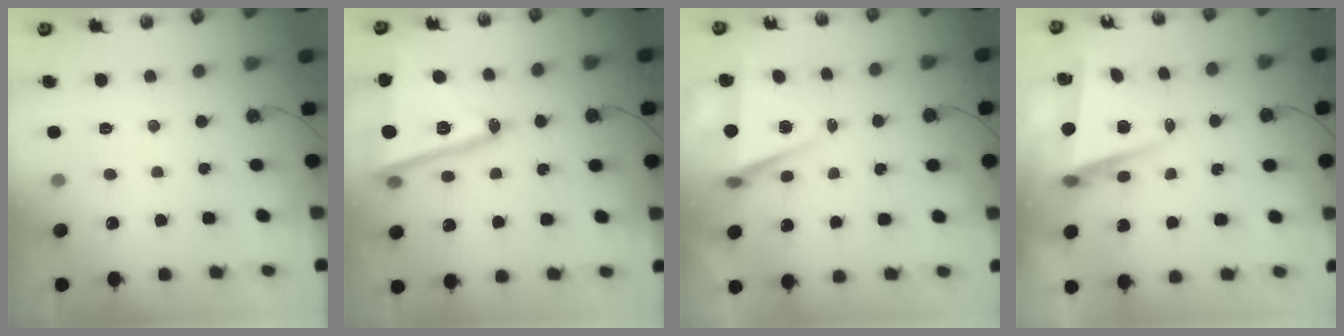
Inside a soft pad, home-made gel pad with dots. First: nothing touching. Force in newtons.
{"total": 22.7, "press": 22.7, "slide": 1.3}
{"total": 6.7, "press": 5.2, "slide": 4.2}
{"total": 7.3, "press": 7.2, "slide": 1.3}